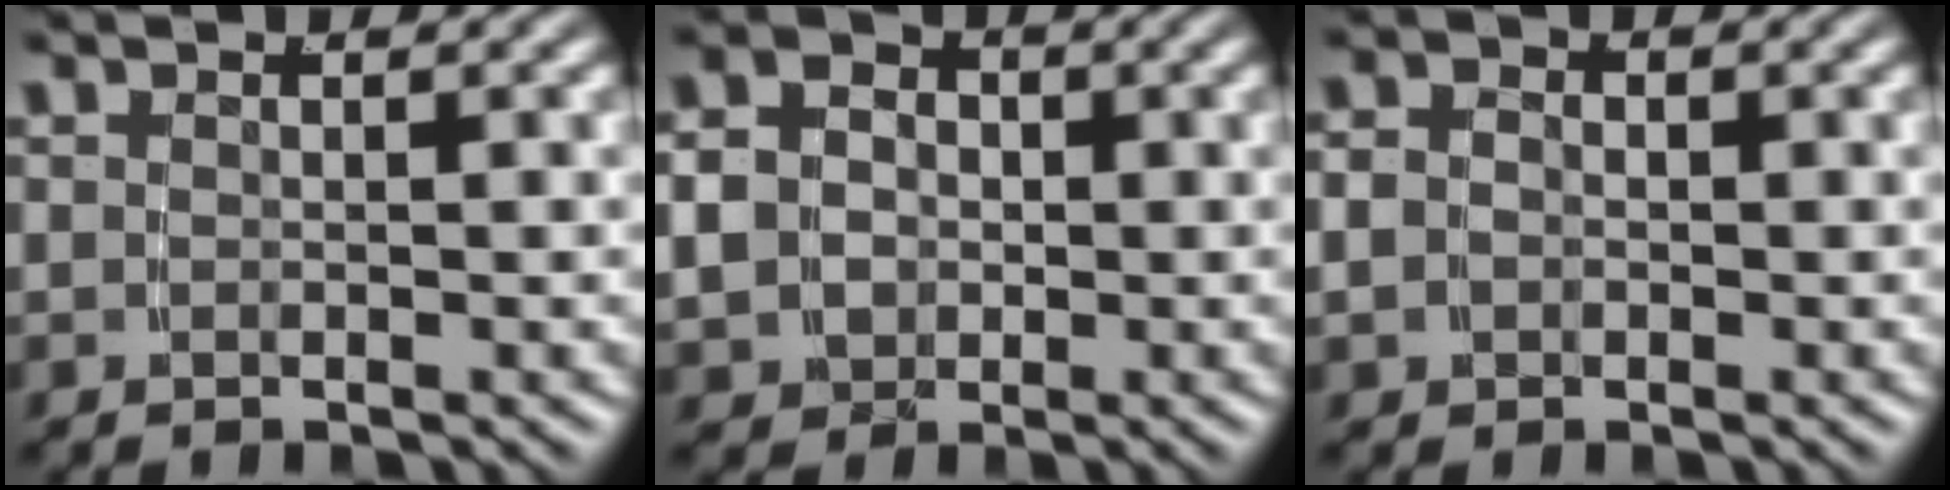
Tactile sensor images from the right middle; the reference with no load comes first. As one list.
[{"total": 7.1, "force": [0.1, 6.1, 3.5], "torque": [-0.080, -0.020, 0.001]}, {"total": 3.6, "force": [-0.2, 3.3, 1.4], "torque": [-0.037, -0.008, -0.008]}]